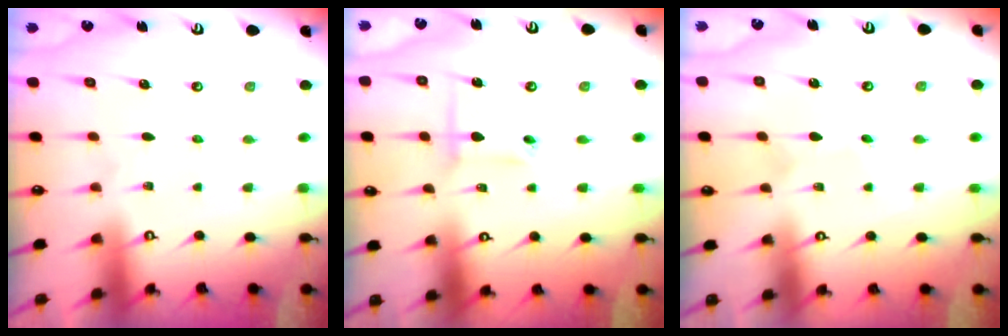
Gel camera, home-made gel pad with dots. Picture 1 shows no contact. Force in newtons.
{"total": 4.3, "press": 4.2, "slide": 0.4}
{"total": 1.5, "press": 1.4, "slide": 0.1}